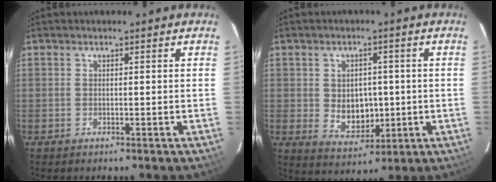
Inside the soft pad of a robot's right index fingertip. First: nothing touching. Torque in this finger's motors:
{"motor_torque": [0.44, -0.22, 0.19, 0.04]}